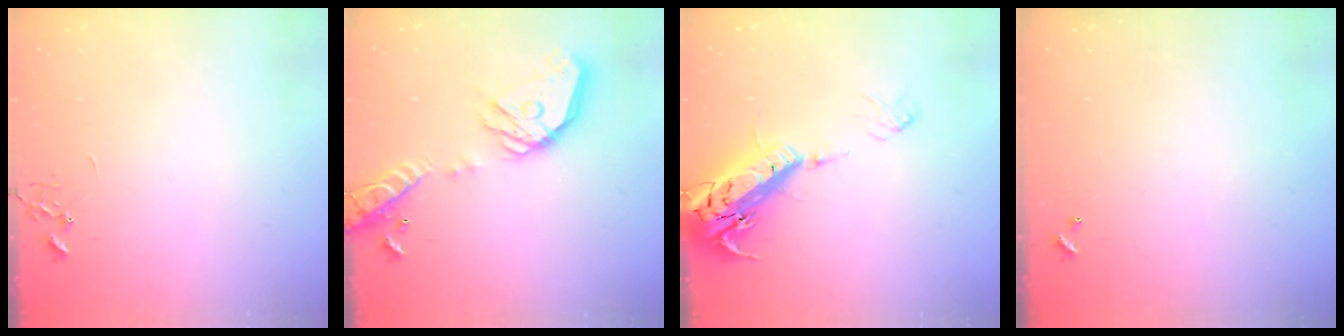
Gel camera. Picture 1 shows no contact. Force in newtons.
{"total": 18.9, "press": 18.8, "slide": 2.4}
{"total": 22.4, "press": 22.0, "slide": 4.3}
{"total": 0.0}